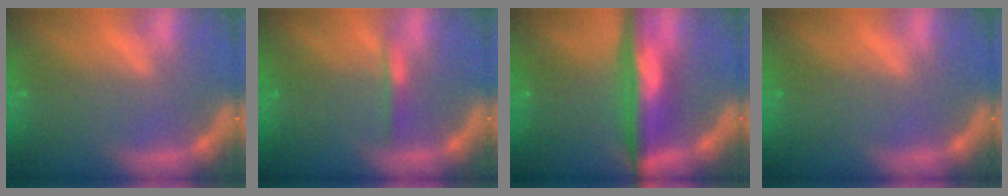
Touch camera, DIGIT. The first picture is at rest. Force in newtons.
{"total": 1.4}
{"total": 7.1}
{"total": 0.0}